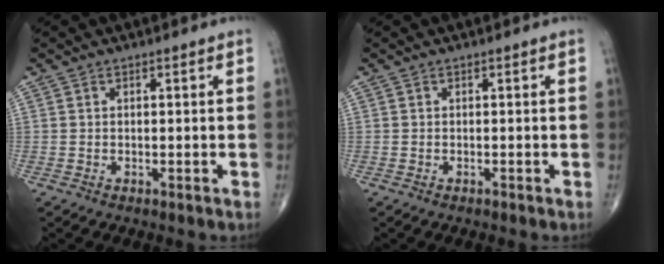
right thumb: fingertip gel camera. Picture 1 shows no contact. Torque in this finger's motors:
{"motor_torque": [-0.16, 0.21, -0.15, -0.07, 0.00]}